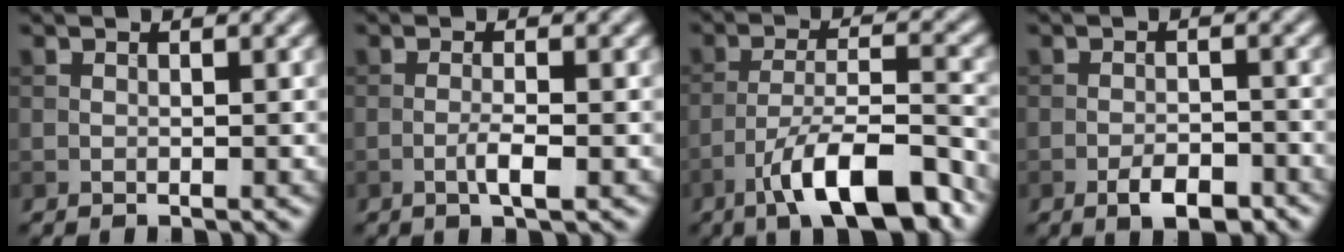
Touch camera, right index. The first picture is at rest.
{"total": 2.0, "force": [-0.7, 0.3, 1.9], "torque": [-0.036, 0.002, -0.016]}
{"total": 10.1, "force": [-6.4, 2.7, 7.3], "torque": [-0.117, 0.010, -0.113]}
{"total": 3.3, "force": [-2.0, 1.4, 2.3], "torque": [-0.035, 0.002, -0.034]}